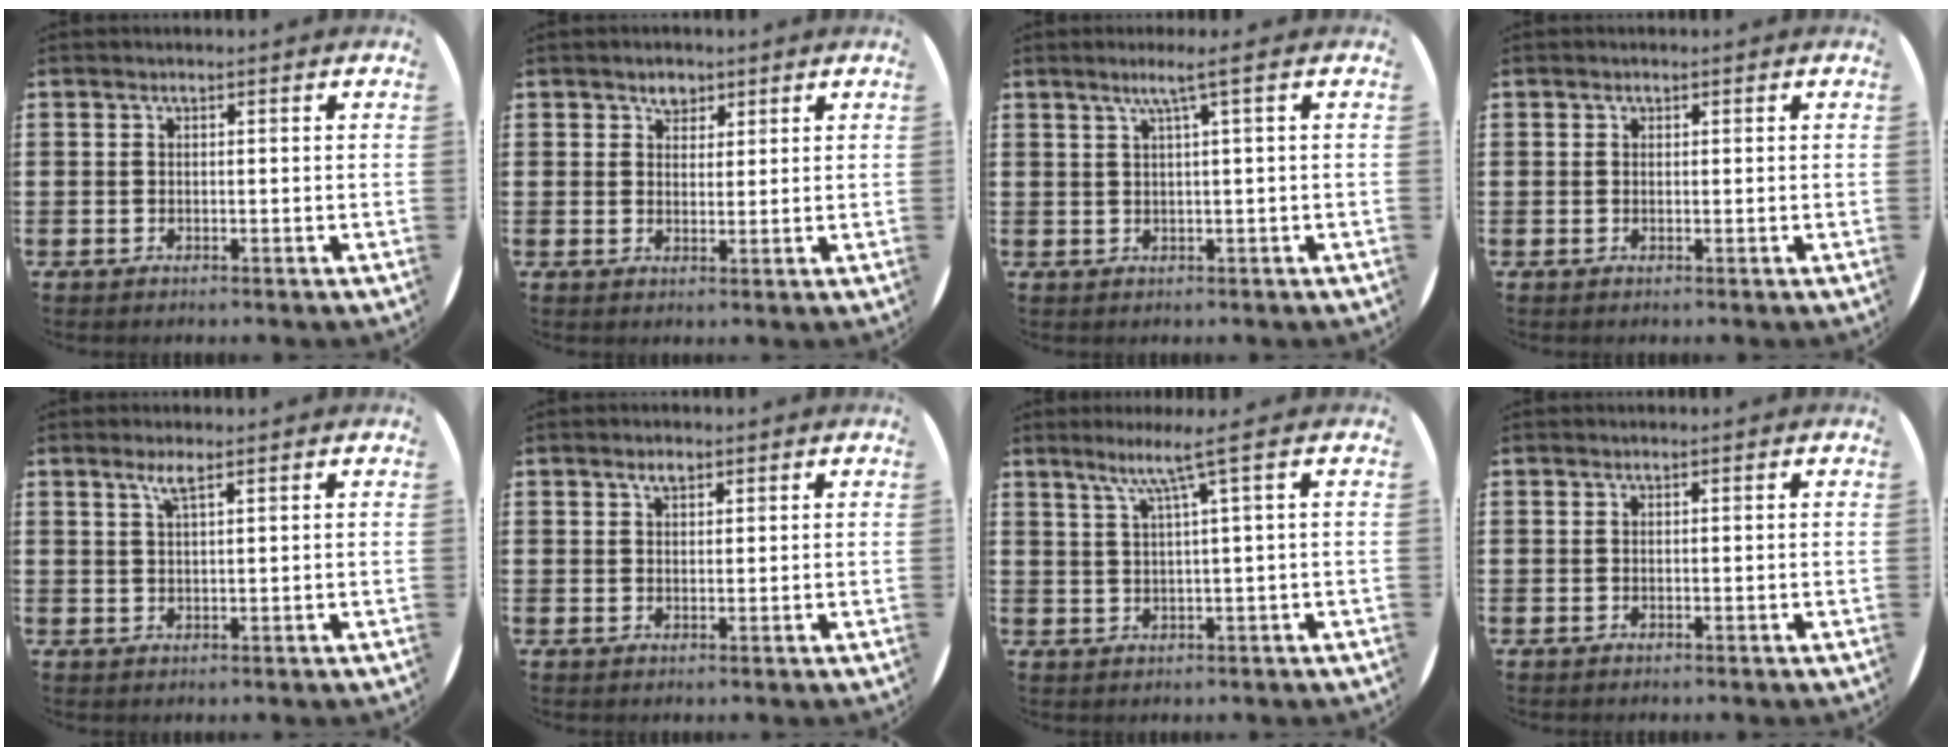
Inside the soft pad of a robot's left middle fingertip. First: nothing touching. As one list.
[{"total": 2.3, "force": [1.8, 1.4, 0.5], "torque": [0.004, -0.002, 0.030]}, {"total": 2.7, "force": [1.2, -0.5, 2.4], "torque": [-0.045, -0.002, 0.017]}, {"total": 0.0}, {"total": 2.2, "force": [1.3, 0.2, 1.7], "torque": [-0.035, 0.003, 0.022]}, {"total": 1.4, "force": [1.1, 0.7, 0.6], "torque": [-0.006, 0.003, 0.017]}, {"total": 5.1, "force": [2.5, -0.5, 4.4], "torque": [-0.091, 0.002, 0.037]}, {"total": 0.0}]